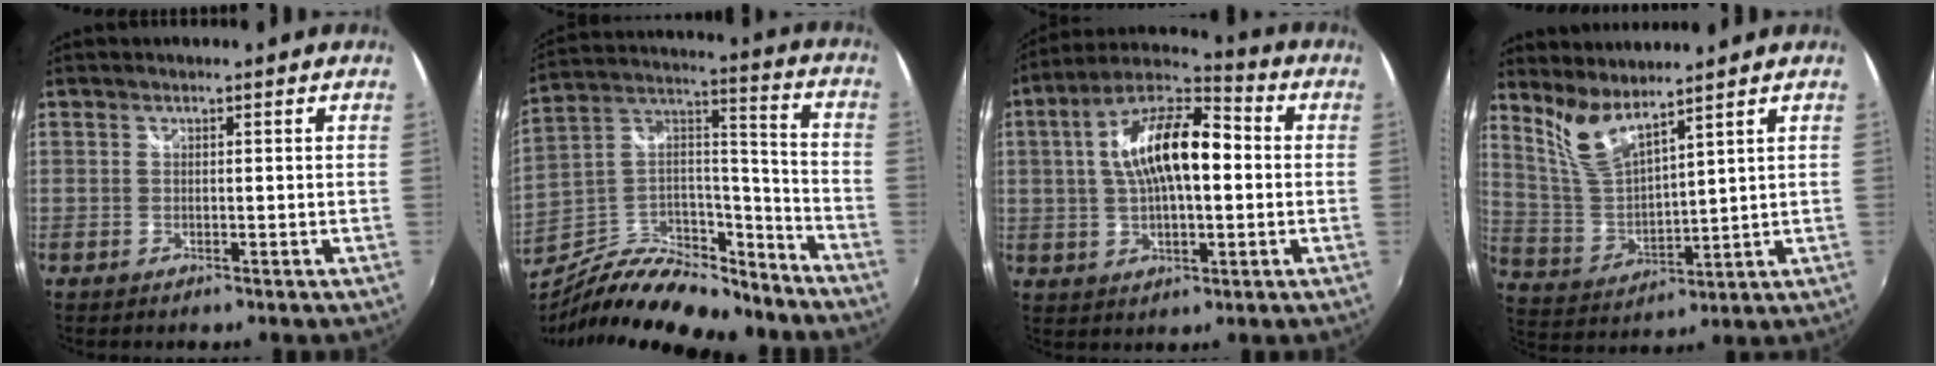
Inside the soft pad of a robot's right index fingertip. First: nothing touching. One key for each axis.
{"total": 22.1, "fx": -17.6, "fy": 8.2, "fz": 10.6, "tx": -0.206, "ty": 0.026, "tz": -0.280}
{"total": 15.7, "fx": 1.3, "fy": 6.8, "fz": 14.1, "tx": -0.254, "ty": 0.025, "tz": 0.014}
{"total": 8.0, "fx": 6.4, "fy": 1.3, "fz": 4.6, "tx": -0.094, "ty": -0.015, "tz": 0.141}